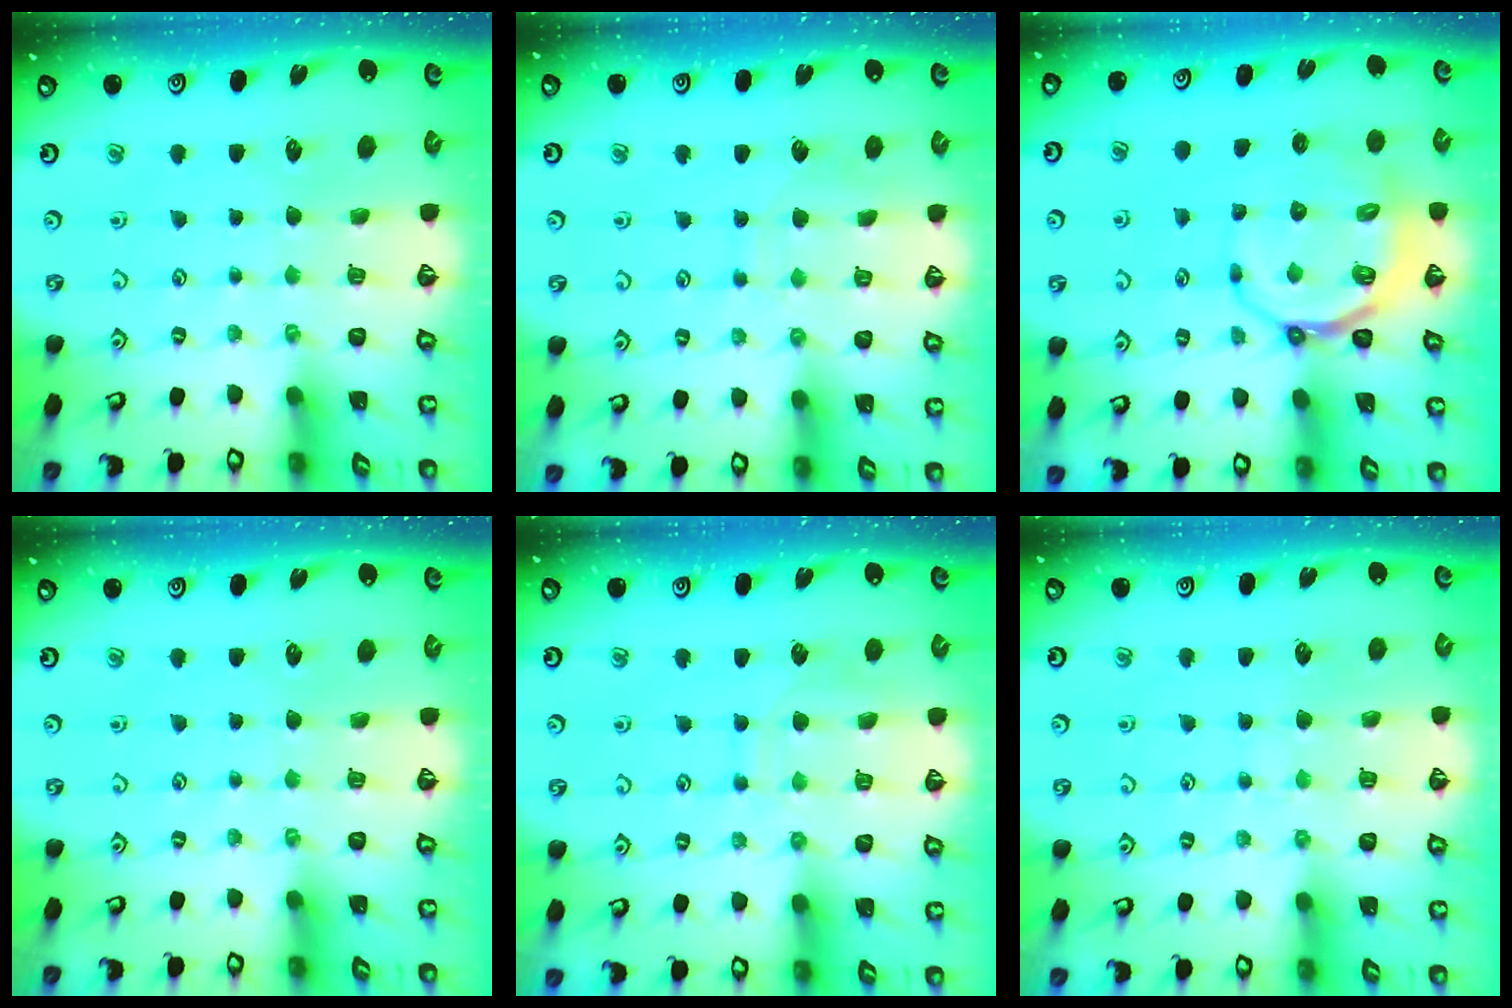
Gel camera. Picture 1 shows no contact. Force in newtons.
{"total": 6.3, "press": 6.3, "slide": 0.6}
{"total": 9.2, "press": 8.5, "slide": 3.5}
{"total": 0.0}
{"total": 9.2, "press": 9.2, "slide": 0.7}
{"total": 5.9, "press": 5.9, "slide": 0.5}